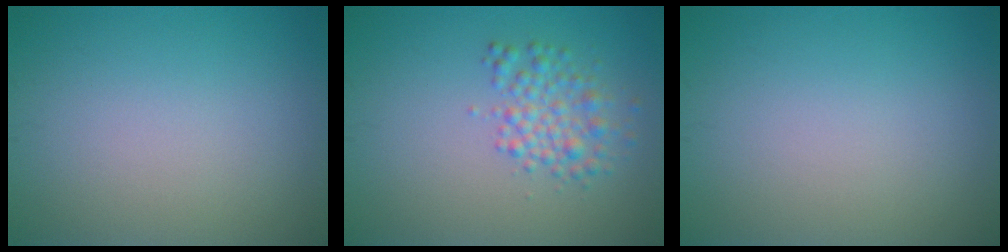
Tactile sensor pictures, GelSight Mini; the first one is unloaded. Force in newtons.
{"total": 2.9, "press": 2.9, "slide": 0.0}
{"total": 0.0}